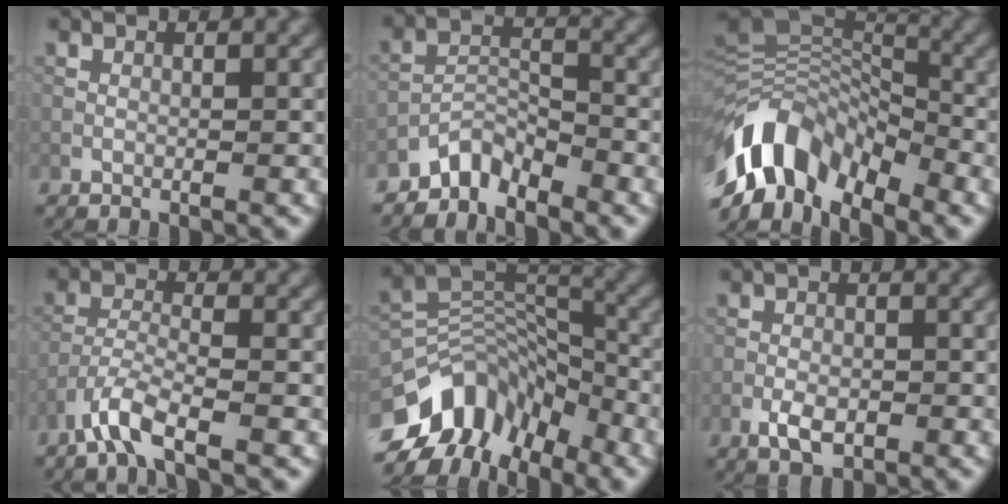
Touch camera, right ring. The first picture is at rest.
{"total": 3.3, "force": [-3.0, 1.0, 0.8], "torque": [-0.009, 0.009, -0.065]}
{"total": 11.4, "force": [-6.2, 6.4, 7.0], "torque": [-0.131, 0.016, -0.128]}
{"total": 3.6, "force": [-2.7, 0.6, 2.3], "torque": [-0.051, 0.000, -0.066]}
{"total": 10.8, "force": [-7.0, 6.5, 5.1], "torque": [-0.083, 0.017, -0.136]}
{"total": 2.7, "force": [-1.3, 1.4, 1.9], "torque": [-0.034, -0.001, -0.025]}